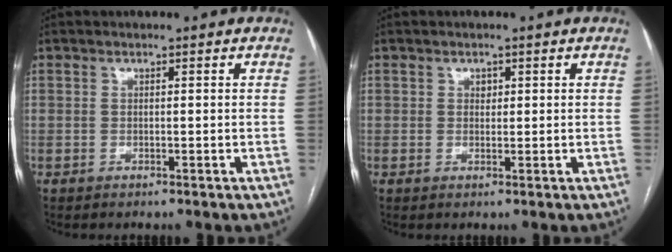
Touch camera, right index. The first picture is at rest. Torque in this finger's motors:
{"motor_torque": [0.09, 0.05, 0.07, 0.02]}